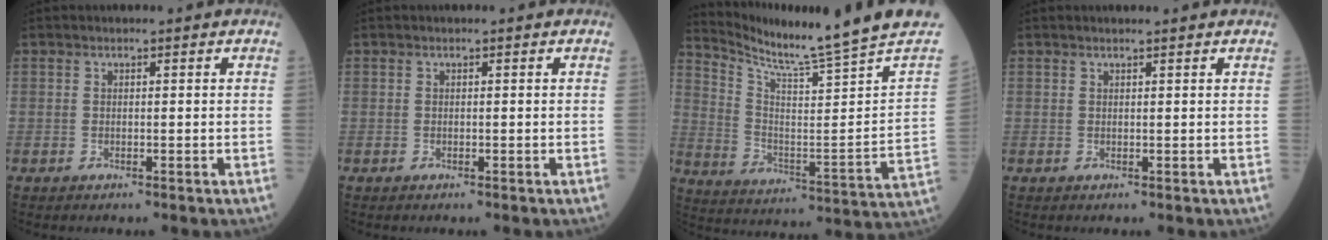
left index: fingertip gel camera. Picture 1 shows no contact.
{"total": 0.0}
{"total": 17.8, "force": [15.7, -3.3, 7.8], "torque": [-0.146, -0.098, 0.232]}
{"total": 1.5, "force": [1.4, -0.3, 0.5], "torque": [-0.012, 0.003, 0.021]}